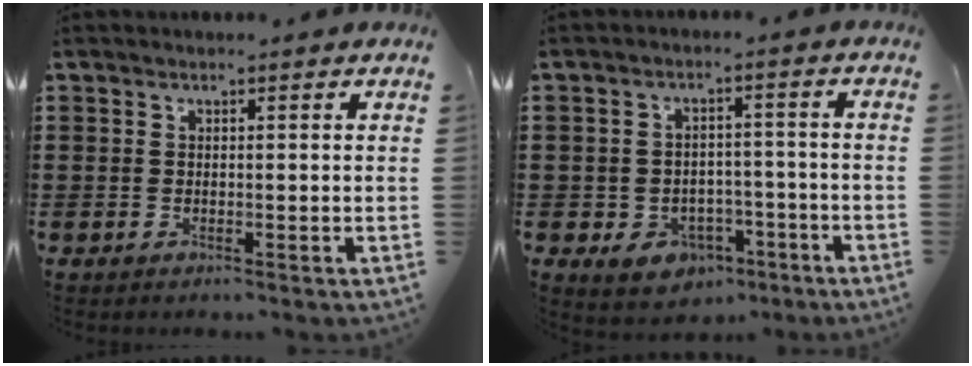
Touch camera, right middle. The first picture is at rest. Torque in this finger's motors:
{"motor_torque": [0.49, -0.17, 0.29, 0.10]}